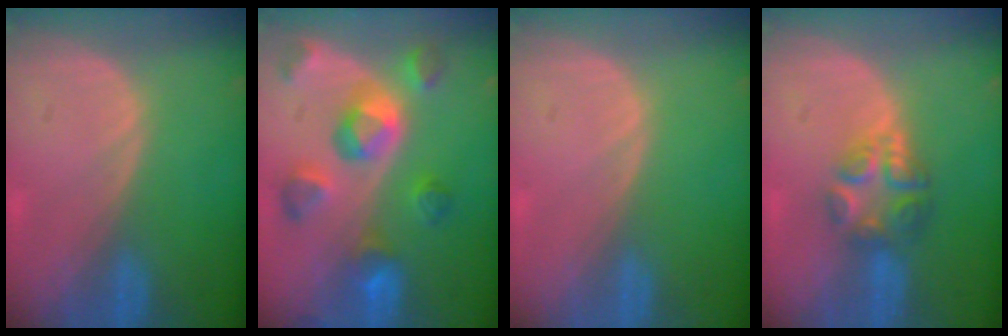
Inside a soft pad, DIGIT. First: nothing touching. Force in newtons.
{"total": 9.8, "press": 8.8, "slide": 4.4}
{"total": 0.0}
{"total": 6.1, "press": 5.4, "slide": 2.9}